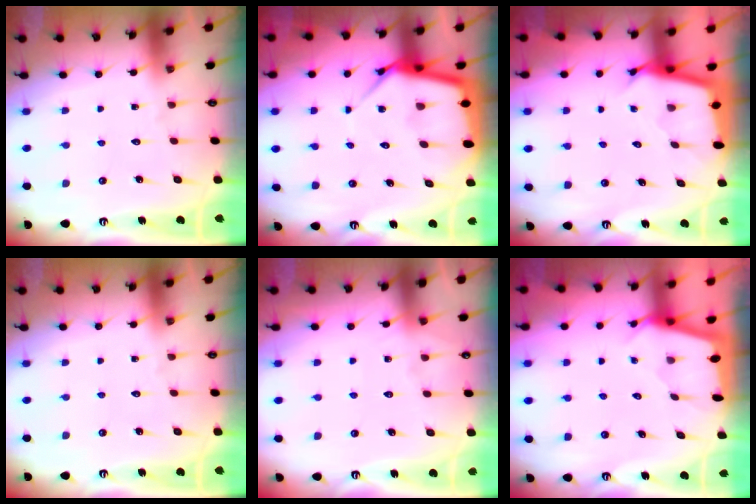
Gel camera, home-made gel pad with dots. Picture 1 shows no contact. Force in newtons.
{"total": 9.7, "press": 9.7, "slide": 1.0}
{"total": 2.6, "press": 2.6, "slide": 0.1}
{"total": 0.0}
{"total": 3.4, "press": 3.4, "slide": 0.4}
{"total": 2.2, "press": 2.2, "slide": 0.3}